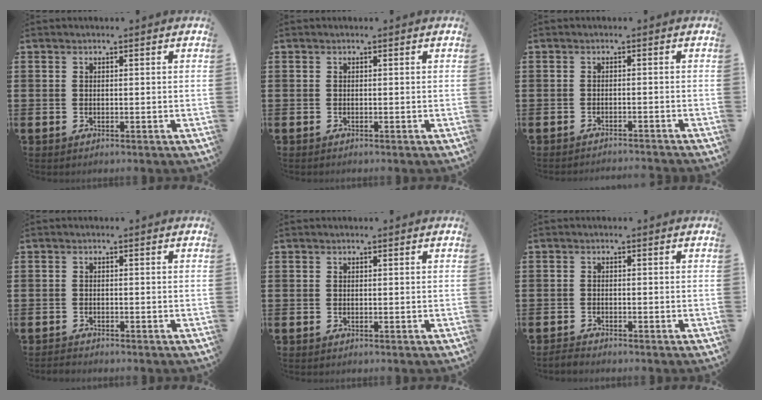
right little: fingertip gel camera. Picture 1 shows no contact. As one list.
[{"total": 0.0}, {"total": 1.1, "force": [-1.1, -0.2, 0.0], "torque": [-0.001, 0.002, -0.022]}, {"total": 0.8, "force": [-0.8, 0.1, 0.0], "torque": [-0.003, -0.001, -0.016]}, {"total": 0.0}, {"total": 0.9, "force": [-0.9, 0.1, 0.1], "torque": [-0.005, 0.001, -0.020]}]